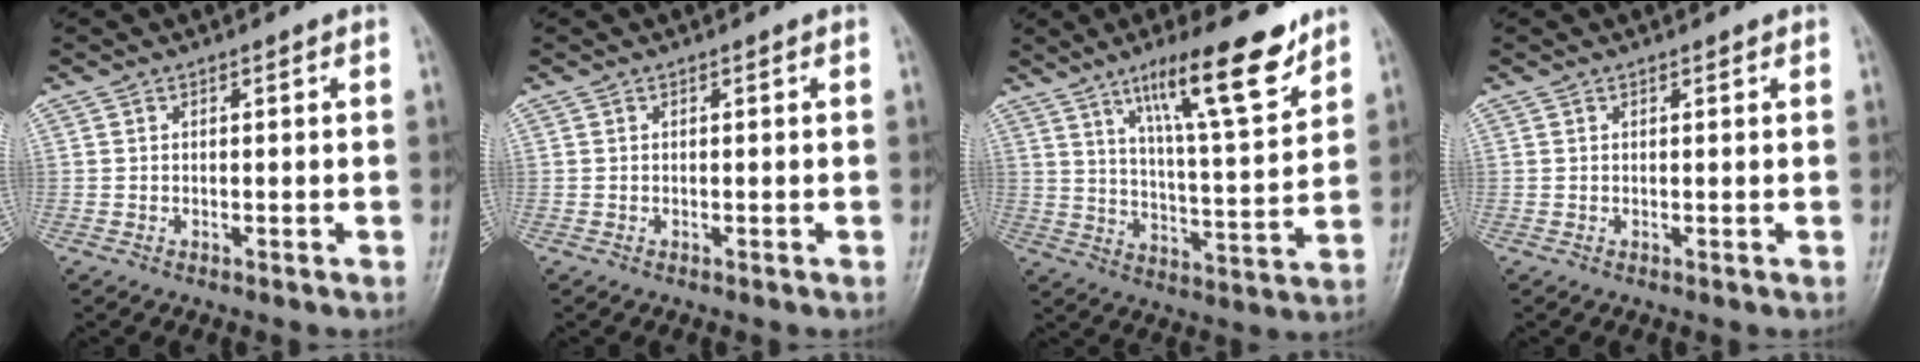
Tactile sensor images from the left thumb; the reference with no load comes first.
{"total": 0.0}
{"total": 16.3, "force": [10.4, 3.3, 12.1], "torque": [-0.175, -0.057, 0.175]}
{"total": 0.6, "force": [0.4, 0.2, 0.4], "torque": [-0.006, -0.001, 0.004]}